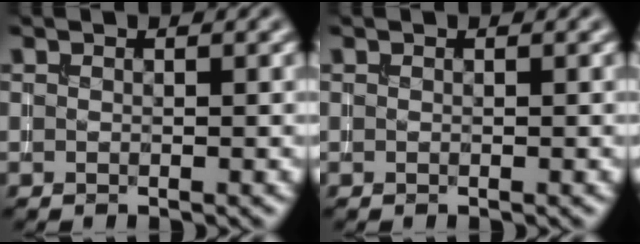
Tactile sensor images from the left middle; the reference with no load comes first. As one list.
[{"total": 0.0}]